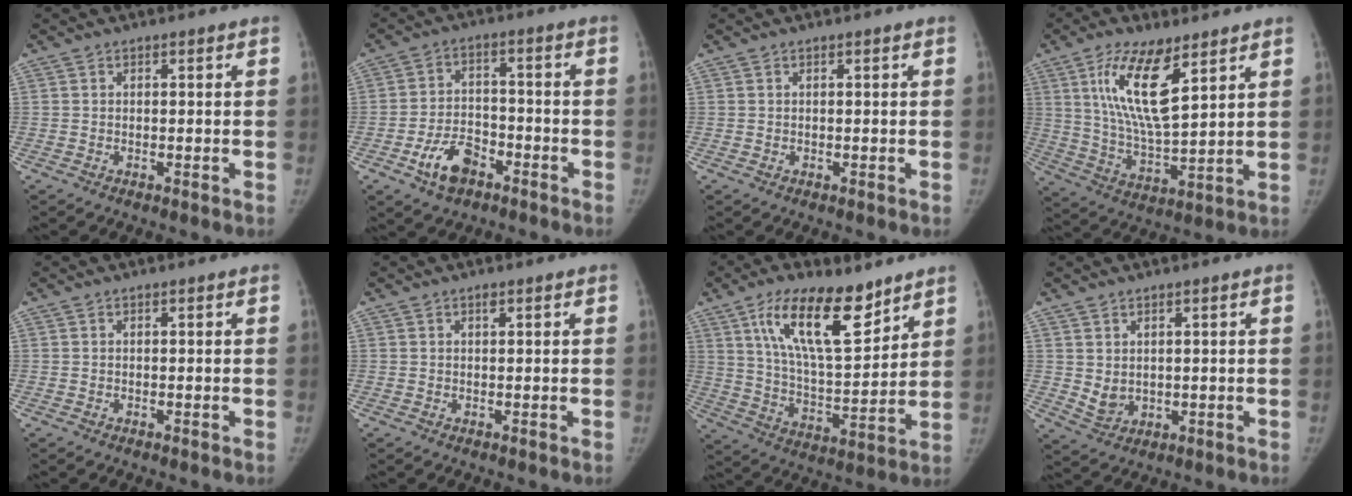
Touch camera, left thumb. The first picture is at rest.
{"total": 8.3, "force": [-4.5, 5.0, 4.8], "torque": [-0.074, 0.028, -0.077]}
{"total": 0.0}
{"total": 14.5, "force": [7.0, 4.8, 11.7], "torque": [-0.211, -0.037, 0.137]}
{"total": 0.0}
{"total": 0.7, "force": [0.5, 0.2, 0.5], "torque": [-0.008, -0.002, 0.007]}
{"total": 17.7, "force": [10.6, 6.6, 12.5], "torque": [-0.180, -0.058, 0.194]}
{"total": 3.7, "force": [1.0, 2.6, 2.5], "torque": [-0.034, -0.016, 0.030]}